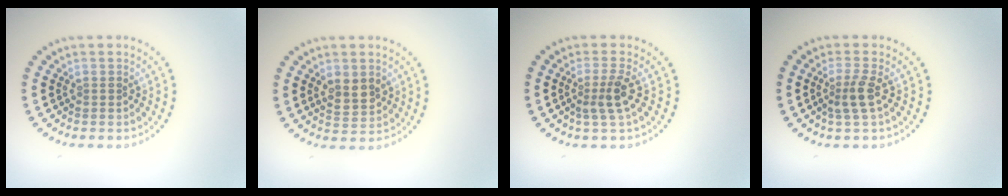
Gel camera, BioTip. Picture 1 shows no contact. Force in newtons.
{"total": 2.5, "press": 2.4, "slide": 0.5}
{"total": 2.4, "press": 1.8, "slide": 1.6}
{"total": 2.1, "press": 1.8, "slide": 1.2}